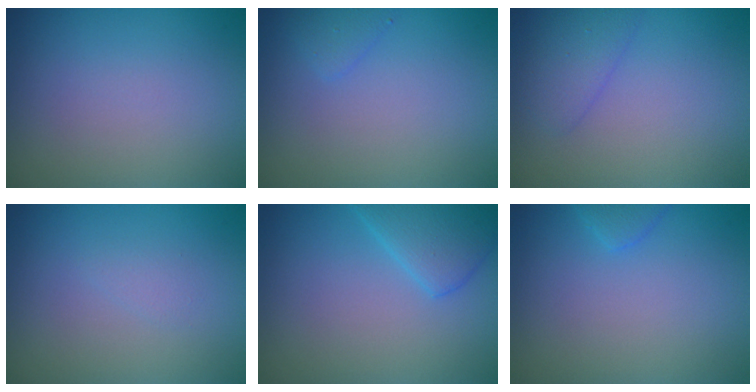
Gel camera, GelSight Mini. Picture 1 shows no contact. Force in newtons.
{"total": 1.1, "press": 1.1, "slide": 0.0}
{"total": 1.9, "press": 1.9, "slide": 0.1}
{"total": 0.6, "press": 0.6, "slide": 0.1}
{"total": 3.7, "press": 3.7, "slide": 0.2}
{"total": 1.4, "press": 1.4, "slide": 0.1}